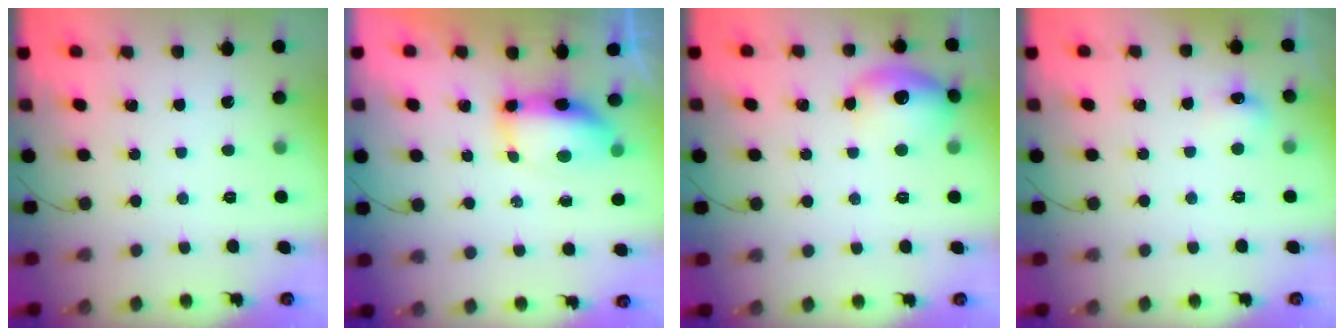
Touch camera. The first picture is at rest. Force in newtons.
{"total": 7.9, "press": 7.8, "slide": 1.1}
{"total": 11.6, "press": 11.5, "slide": 1.2}
{"total": 5.7, "press": 5.5, "slide": 1.6}